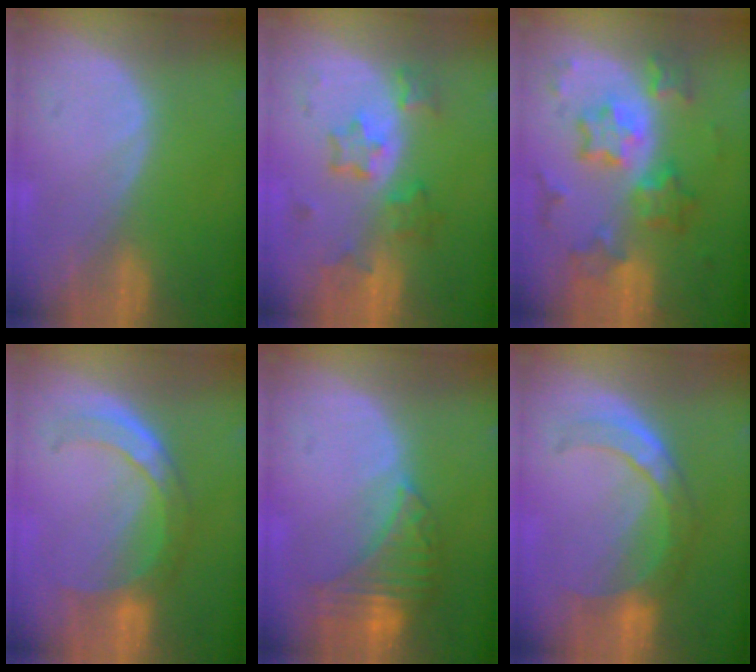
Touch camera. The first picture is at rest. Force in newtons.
{"total": 5.9, "press": 5.9, "slide": 0.8}
{"total": 9.4, "press": 9.4, "slide": 0.8}
{"total": 7.0, "press": 6.3, "slide": 3.1}
{"total": 8.2, "press": 7.1, "slide": 4.0}
{"total": 6.8, "press": 6.6, "slide": 1.5}